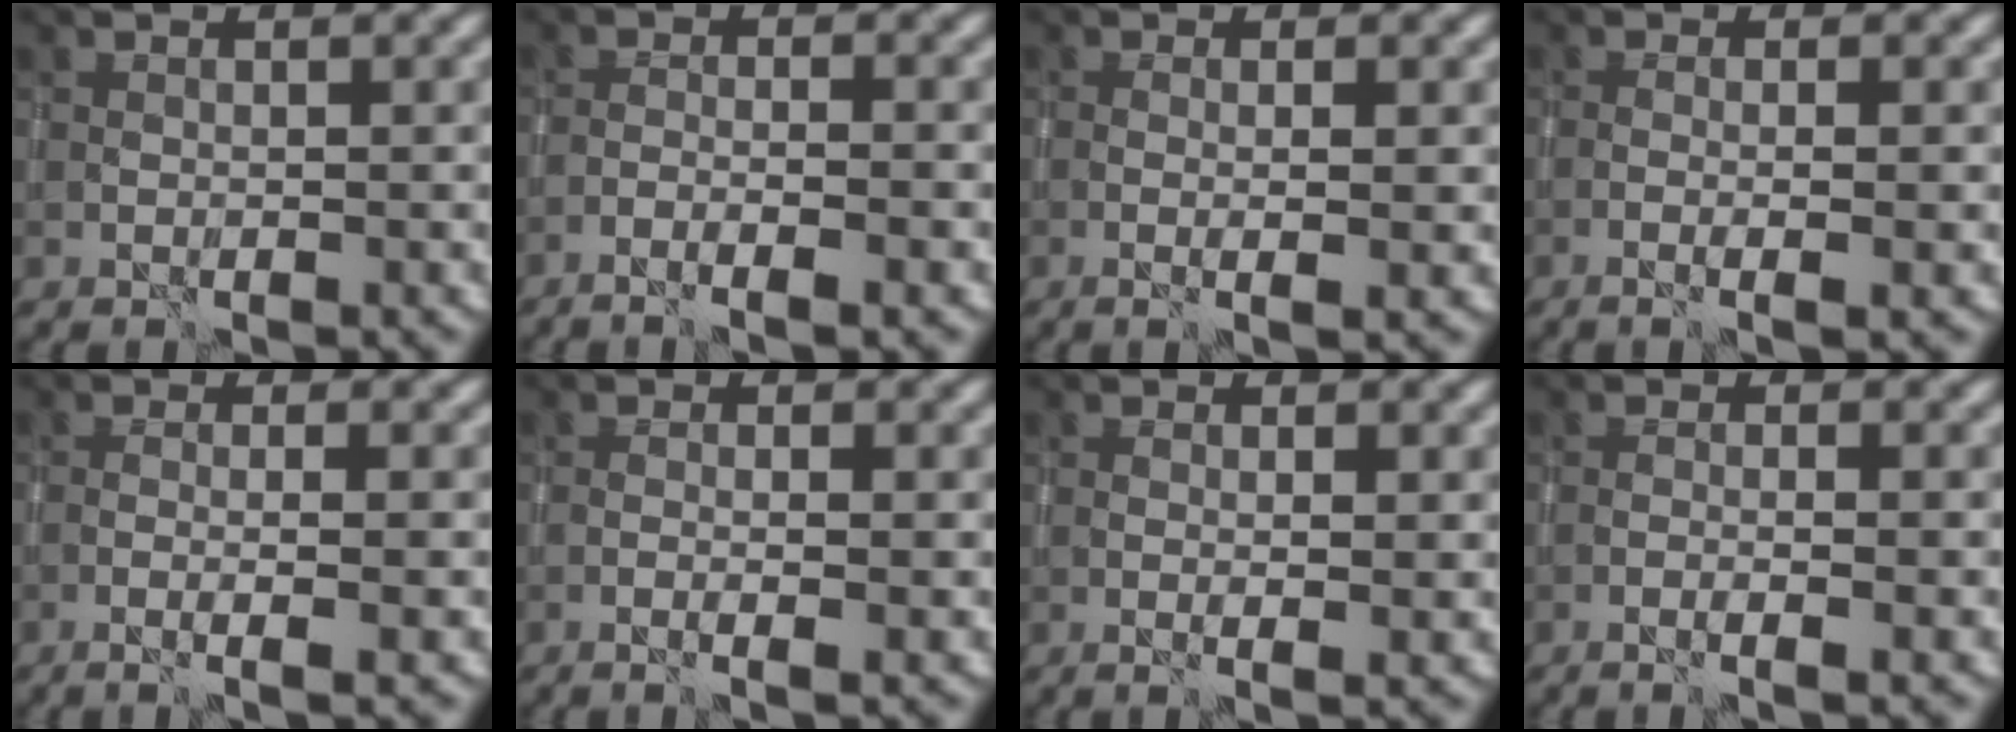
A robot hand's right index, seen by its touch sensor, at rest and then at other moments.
{"total": 2.9, "force": [-1.9, 0.1, 2.2], "torque": [-0.048, 0.007, -0.039]}
{"total": 2.6, "force": [-0.1, 0.2, 2.6], "torque": [-0.042, -0.001, -0.003]}
{"total": 2.6, "force": [-0.7, 0.3, 2.5], "torque": [-0.039, 0.003, -0.017]}
{"total": 3.3, "force": [-1.0, 0.5, 3.1], "torque": [-0.048, 0.002, -0.023]}
{"total": 1.8, "force": [-0.6, 0.0, 1.7], "torque": [-0.032, 0.002, -0.014]}
{"total": 2.1, "force": [0.1, 0.1, 2.1], "torque": [-0.038, -0.003, 0.002]}
{"total": 2.0, "force": [-0.8, 0.1, 1.9], "torque": [-0.029, 0.005, -0.019]}